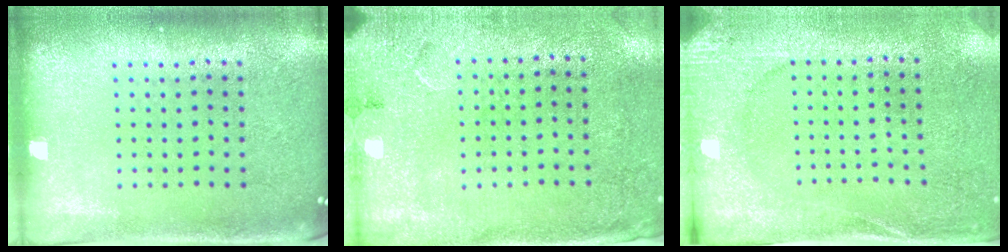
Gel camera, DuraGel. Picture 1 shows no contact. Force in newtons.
{"total": 2.7, "press": 2.2, "slide": 1.6}
{"total": 2.6, "press": 2.5, "slide": 0.7}